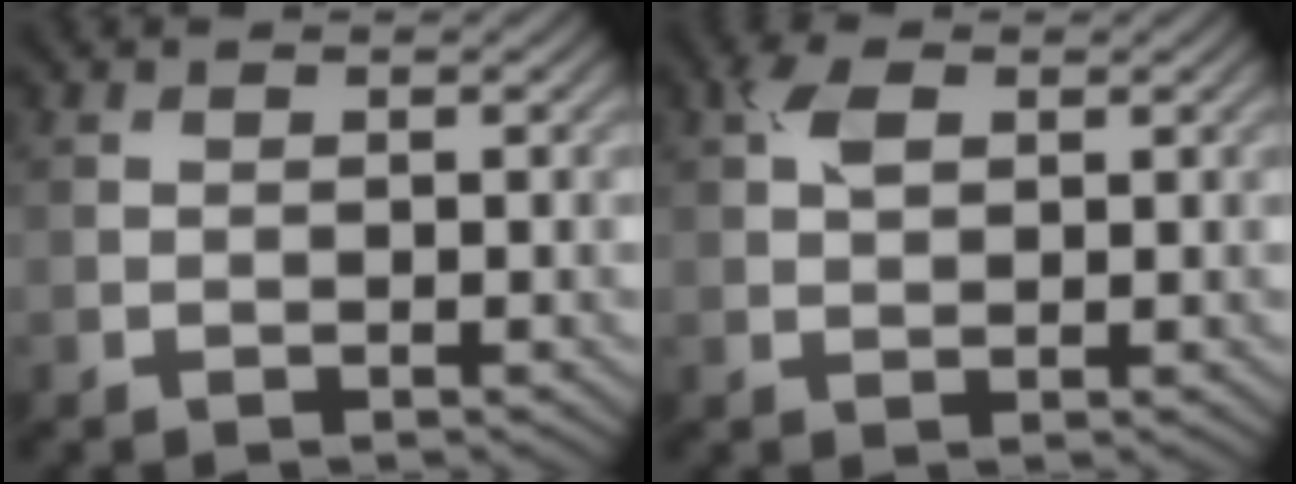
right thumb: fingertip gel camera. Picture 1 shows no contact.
{"total": 2.8, "force": [1.1, 1.6, 2.0], "torque": [-0.046, 0.005, 0.018]}